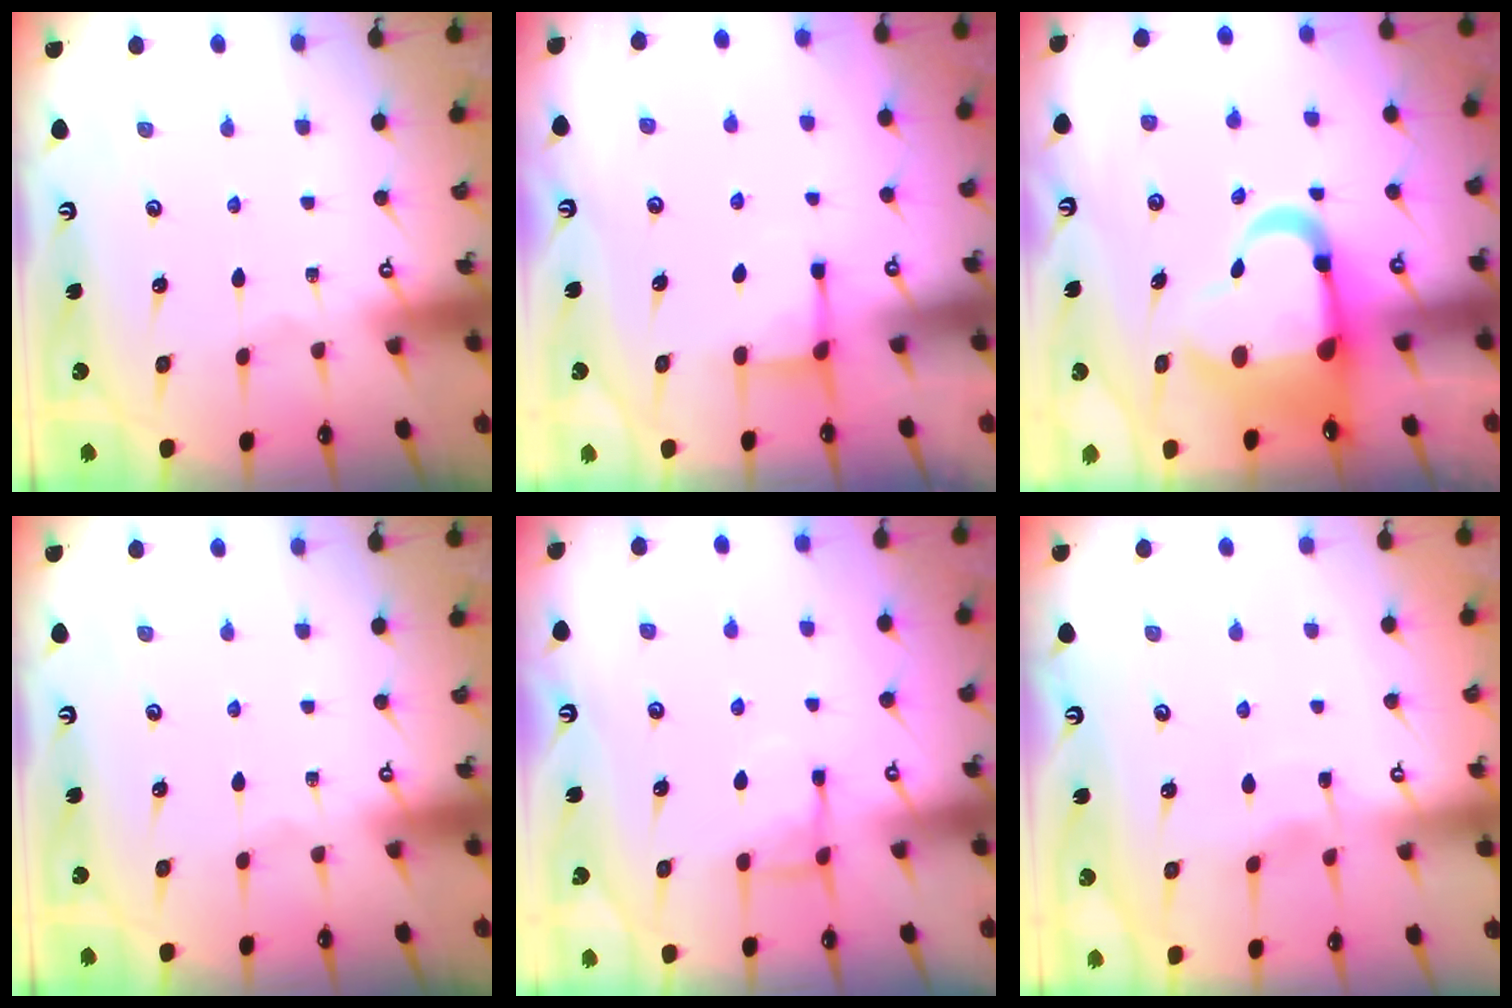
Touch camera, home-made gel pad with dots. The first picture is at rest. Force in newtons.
{"total": 2.4, "press": 2.4, "slide": 0.3}
{"total": 11.9, "press": 11.8, "slide": 1.7}
{"total": 0.0}
{"total": 7.7, "press": 7.7, "slide": 0.4}
{"total": 3.4, "press": 3.3, "slide": 0.4}